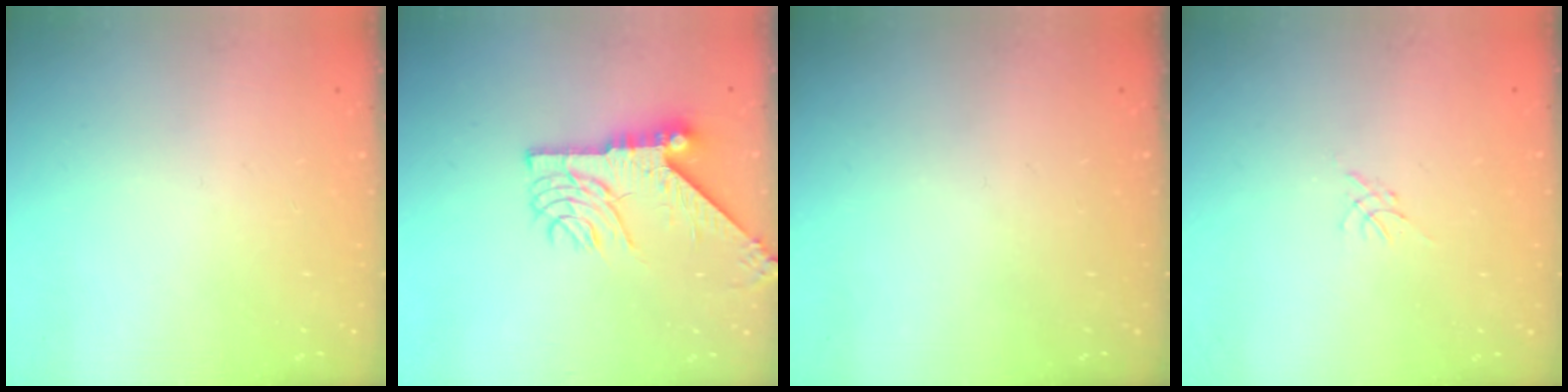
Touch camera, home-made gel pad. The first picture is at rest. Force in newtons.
{"total": 11.1, "press": 11.1, "slide": 1.3}
{"total": 0.0}
{"total": 0.0}